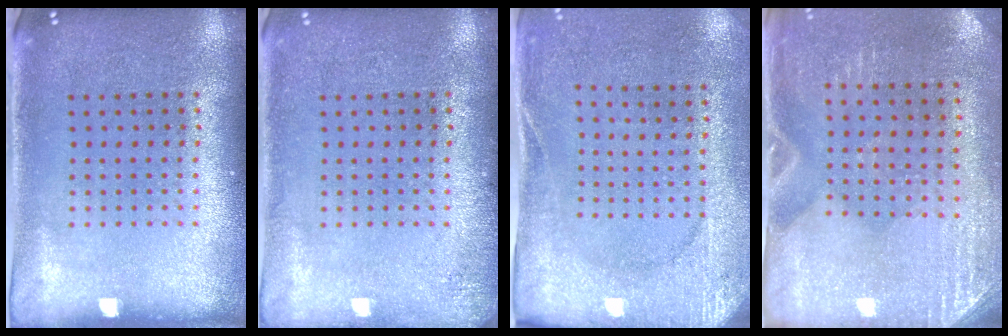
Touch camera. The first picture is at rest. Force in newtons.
{"total": 1.3, "press": 1.3, "slide": 0.2}
{"total": 2.7, "press": 2.3, "slide": 1.3}
{"total": 2.9, "press": 2.5, "slide": 1.3}